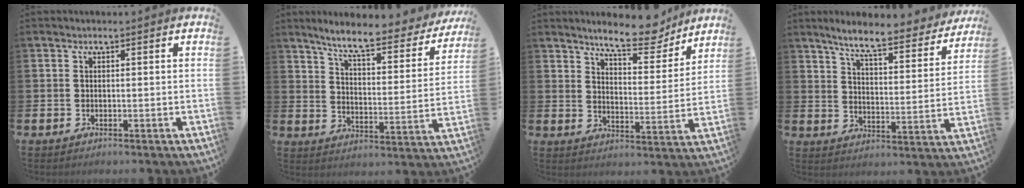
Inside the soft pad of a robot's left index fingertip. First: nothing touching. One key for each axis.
{"total": 7.4, "fx": 6.6, "fy": 1.2, "fz": 3.3, "tx": -0.091, "ty": -0.047, "tz": 0.106}
{"total": 9.1, "fx": 8.4, "fy": 2.0, "fz": 2.9, "tx": -0.062, "ty": -0.049, "tz": 0.149}
{"total": 7.8, "fx": 7.0, "fy": 1.0, "fz": 3.3, "tx": -0.079, "ty": -0.045, "tz": 0.117}